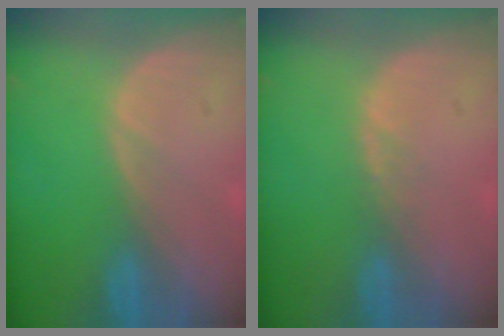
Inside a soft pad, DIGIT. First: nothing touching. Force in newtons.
{"total": 0.8, "press": 0.8, "slide": 0.3}